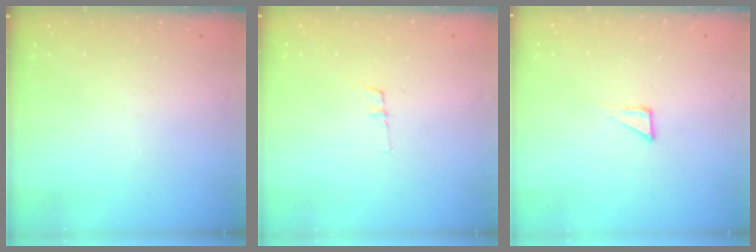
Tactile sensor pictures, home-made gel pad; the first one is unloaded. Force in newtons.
{"total": 6.6, "press": 6.2, "slide": 2.3}
{"total": 2.7, "press": 2.7, "slide": 0.2}